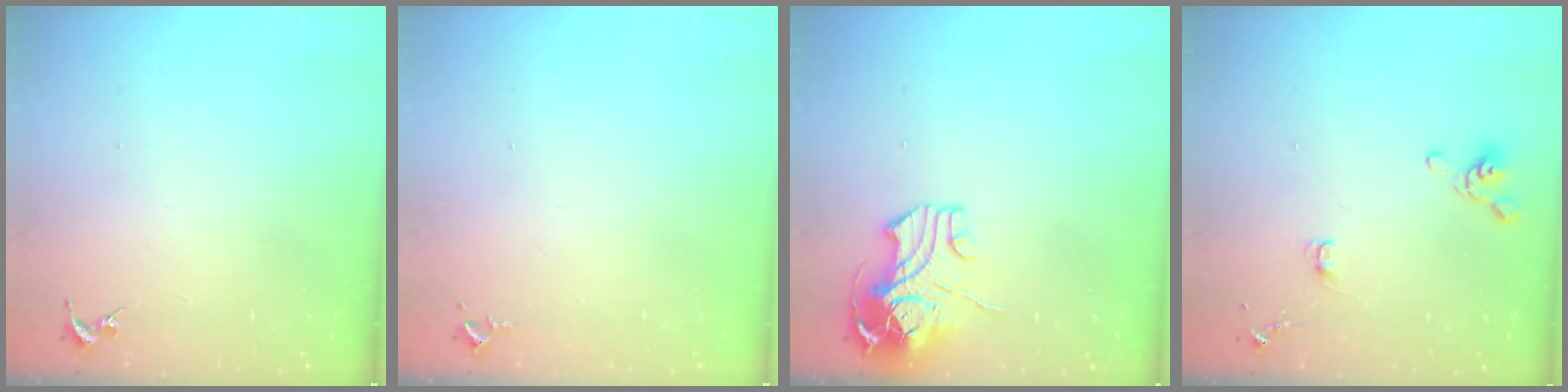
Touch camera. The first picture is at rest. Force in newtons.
{"total": 2.6, "press": 2.6, "slide": 0.4}
{"total": 11.8, "press": 11.7, "slide": 2.1}
{"total": 4.1, "press": 3.9, "slide": 1.4}